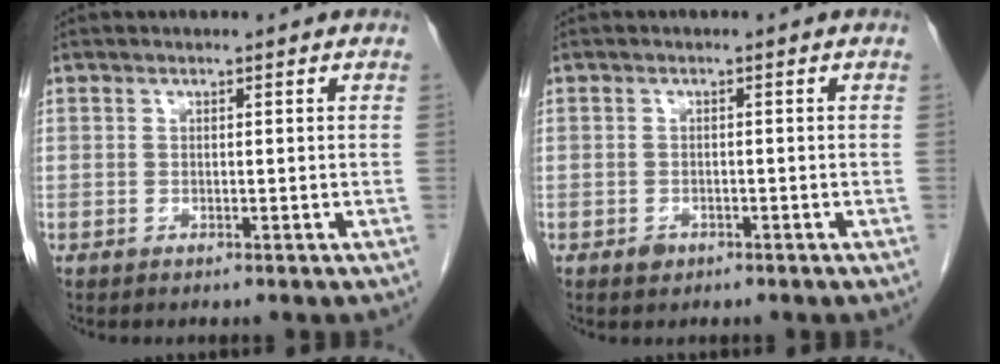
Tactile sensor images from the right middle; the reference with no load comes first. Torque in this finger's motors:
{"motor_torque": [-0.16, -0.17, 0.06, 0.01]}